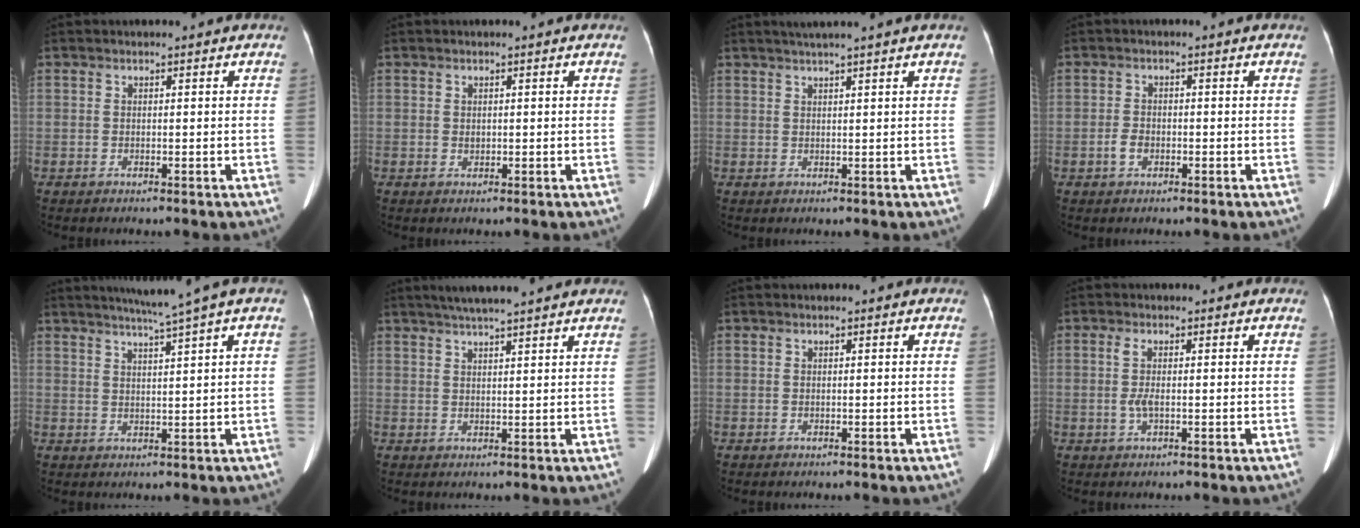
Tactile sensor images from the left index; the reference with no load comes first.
{"total": 0.6, "force": [0.1, 0.5, 0.3], "torque": [-0.006, 0.000, 0.006]}
{"total": 4.0, "force": [3.2, -0.9, 2.2], "torque": [-0.030, 0.020, 0.050]}
{"total": 2.1, "force": [-1.1, 1.2, 1.3], "torque": [-0.031, -0.001, -0.020]}
{"total": 6.1, "force": [4.3, -1.5, 4.1], "torque": [-0.064, 0.009, 0.067]}
{"total": 8.3, "force": [7.0, -0.4, 4.5], "torque": [-0.069, 0.026, 0.094]}
{"total": 0.0}
{"total": 2.2, "force": [-0.1, 0.5, 2.1], "torque": [-0.050, -0.001, 0.001]}